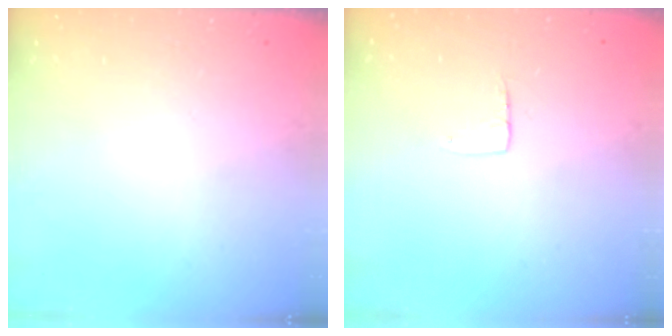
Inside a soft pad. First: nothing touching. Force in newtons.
{"total": 4.5, "press": 4.5, "slide": 0.4}